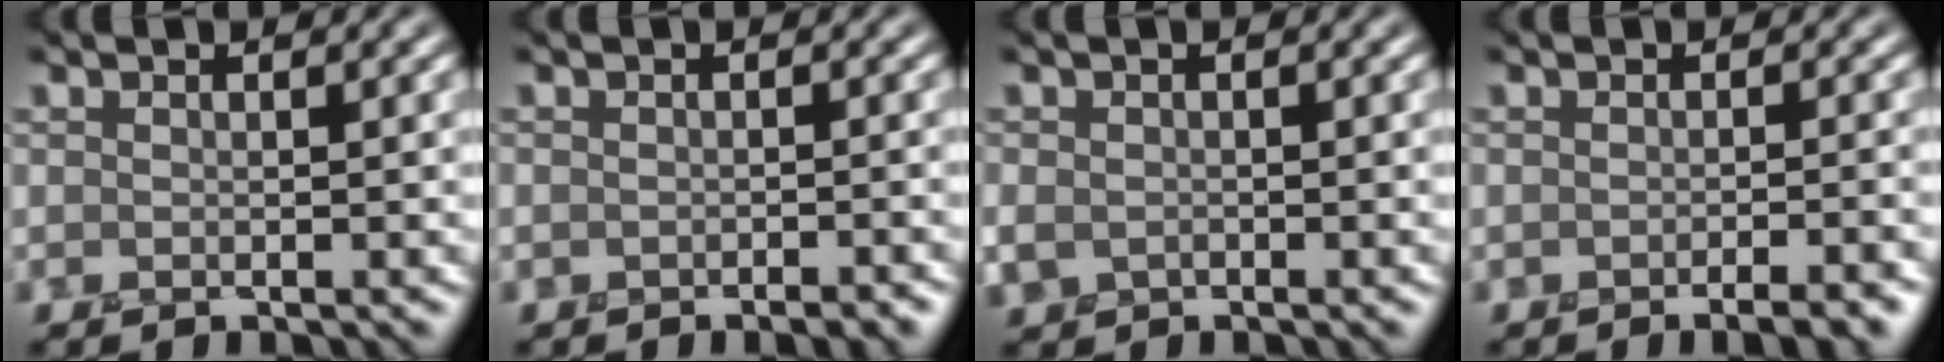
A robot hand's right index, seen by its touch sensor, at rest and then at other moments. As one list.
[{"total": 1.4, "force": [-1.0, 0.5, 0.7], "torque": [-0.003, 0.002, -0.012]}, {"total": 1.1, "force": [-0.2, 1.1, 0.2], "torque": [-0.002, 0.000, -0.005]}, {"total": 3.0, "force": [-2.0, 0.7, 2.1], "torque": [-0.010, 0.009, -0.025]}]